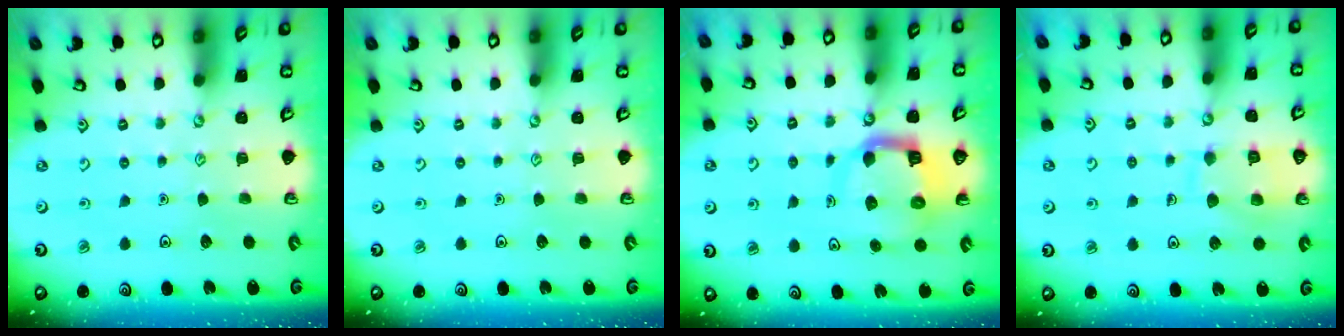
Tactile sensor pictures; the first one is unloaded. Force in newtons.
{"total": 0.0}
{"total": 9.6, "press": 9.5, "slide": 1.4}
{"total": 10.7, "press": 10.7, "slide": 1.0}